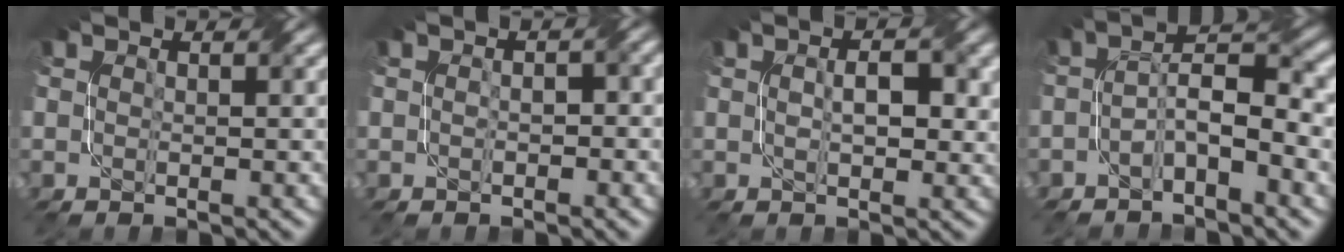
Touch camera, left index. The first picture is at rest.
{"total": 1.4, "force": [-0.3, 0.7, 1.1], "torque": [-0.019, 0.001, -0.004]}
{"total": 3.0, "force": [0.6, 1.4, 2.6], "torque": [-0.040, -0.004, 0.012]}
{"total": 4.1, "force": [-1.7, 1.2, 3.5], "torque": [-0.064, 0.017, -0.035]}